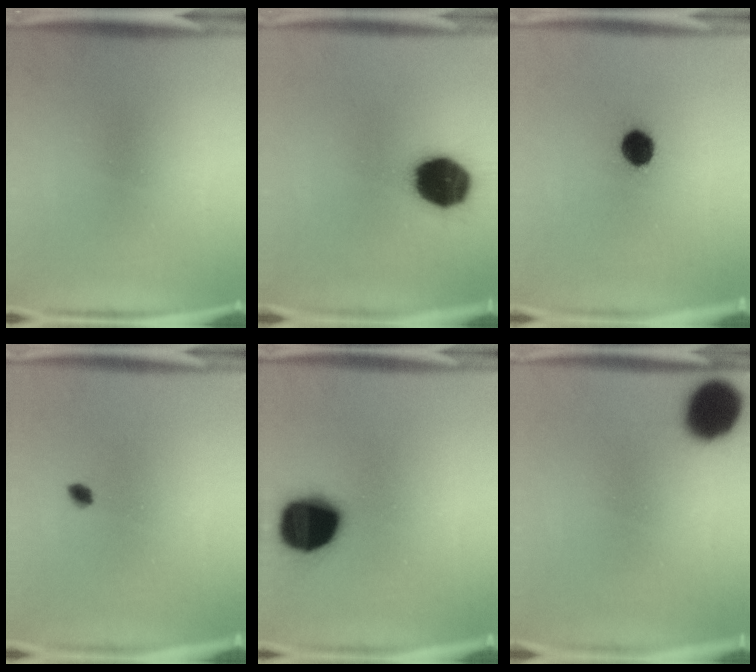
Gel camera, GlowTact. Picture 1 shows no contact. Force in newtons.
{"total": 16.8}
{"total": 6.7}
{"total": 1.5}
{"total": 19.8}
{"total": 13.7}